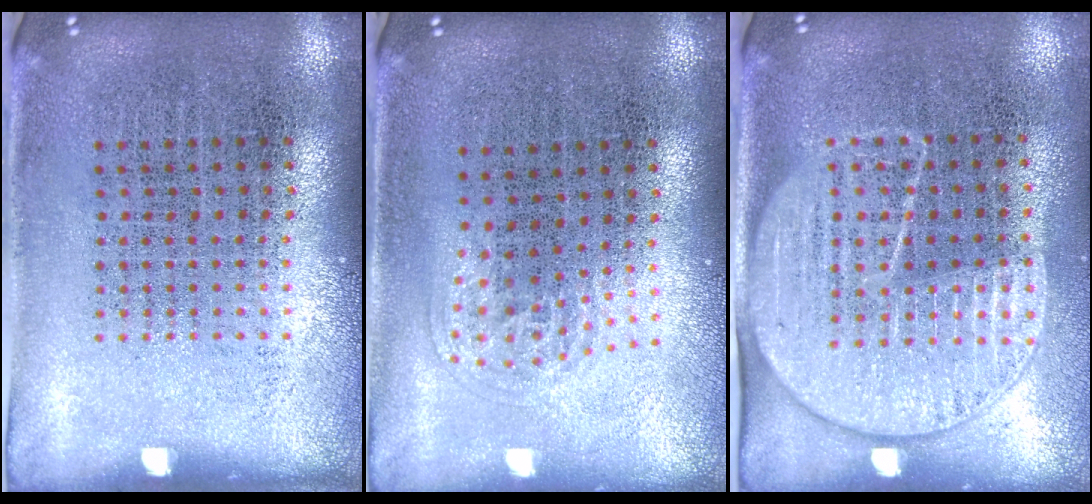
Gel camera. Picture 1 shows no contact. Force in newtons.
{"total": 1.0, "press": 0.6, "slide": 0.8}
{"total": 1.8, "press": 1.5, "slide": 0.9}